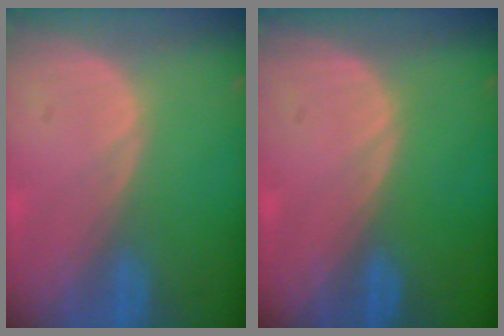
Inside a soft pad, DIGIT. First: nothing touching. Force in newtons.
{"total": 0.0}